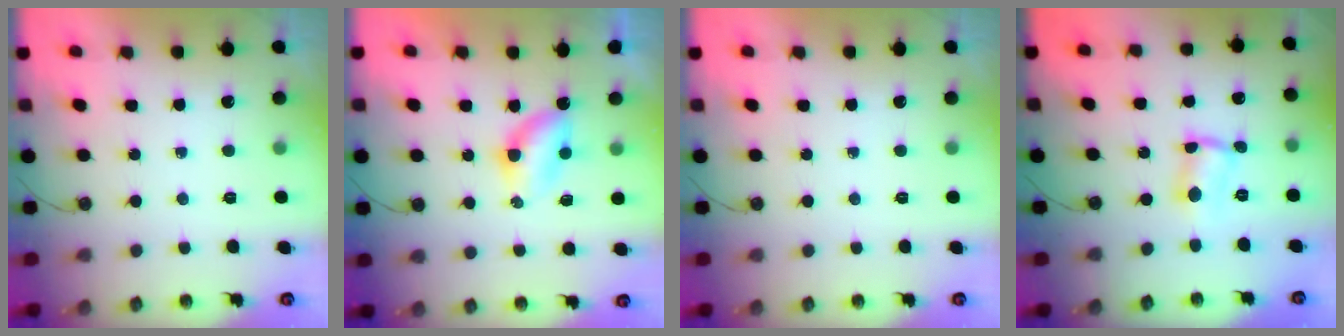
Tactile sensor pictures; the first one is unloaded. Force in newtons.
{"total": 4.6, "press": 4.6, "slide": 0.5}
{"total": 0.0}
{"total": 2.3, "press": 2.2, "slide": 0.6}